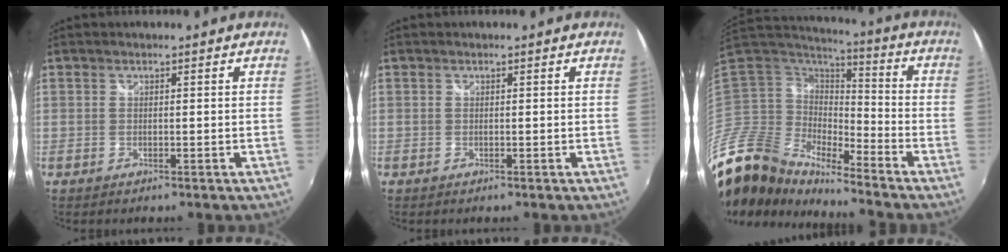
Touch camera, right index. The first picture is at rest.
{"total": 0.0}
{"total": 16.0, "force": [-13.5, 6.9, 5.3], "torque": [-0.130, -0.003, -0.274]}